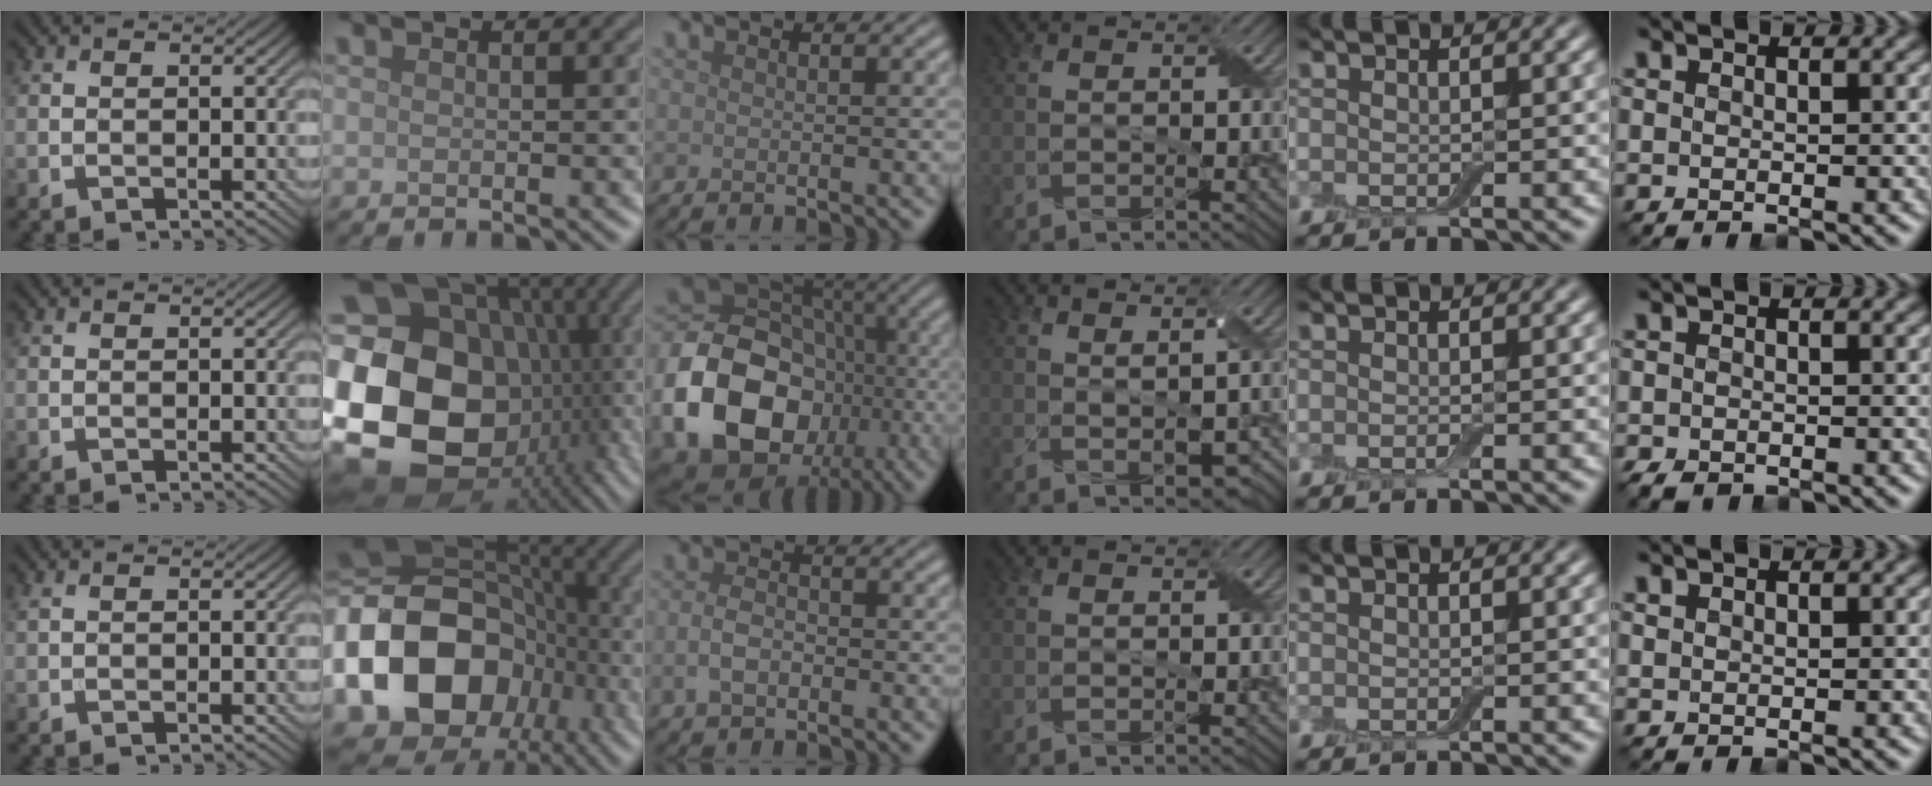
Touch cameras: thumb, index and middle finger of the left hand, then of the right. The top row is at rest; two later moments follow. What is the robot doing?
{"motion": "fold", "object": "aluminum foil"}